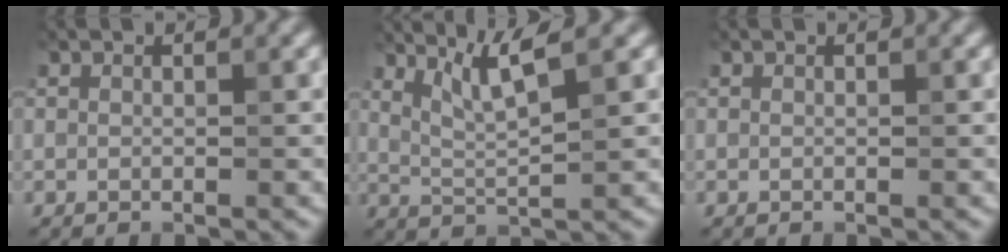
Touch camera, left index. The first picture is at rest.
{"total": 3.7, "force": [2.2, 0.5, 2.9], "torque": [-0.060, -0.001, 0.053]}
{"total": 0.0}